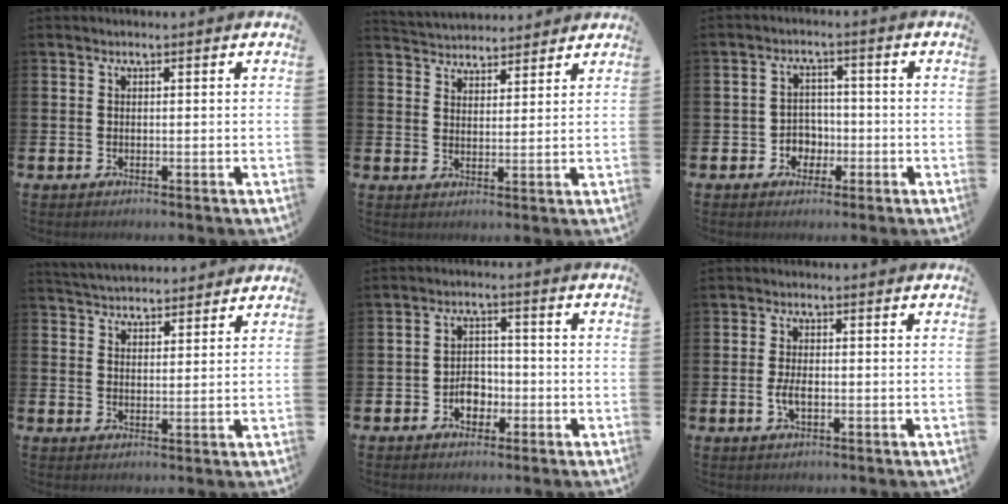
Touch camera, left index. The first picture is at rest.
{"total": 4.3, "force": [4.1, 1.0, -0.5], "torque": [-0.009, -0.020, 0.076]}
{"total": 3.2, "force": [-1.1, 2.9, 0.9], "torque": [-0.026, 0.002, -0.028]}
{"total": 4.3, "force": [4.2, 0.7, -0.1], "torque": [-0.015, -0.020, 0.078]}
{"total": 3.6, "force": [-1.4, 2.6, 2.0], "torque": [-0.033, 0.002, -0.031]}
{"total": 2.6, "force": [-0.5, 1.2, 2.2], "torque": [-0.042, 0.001, -0.008]}